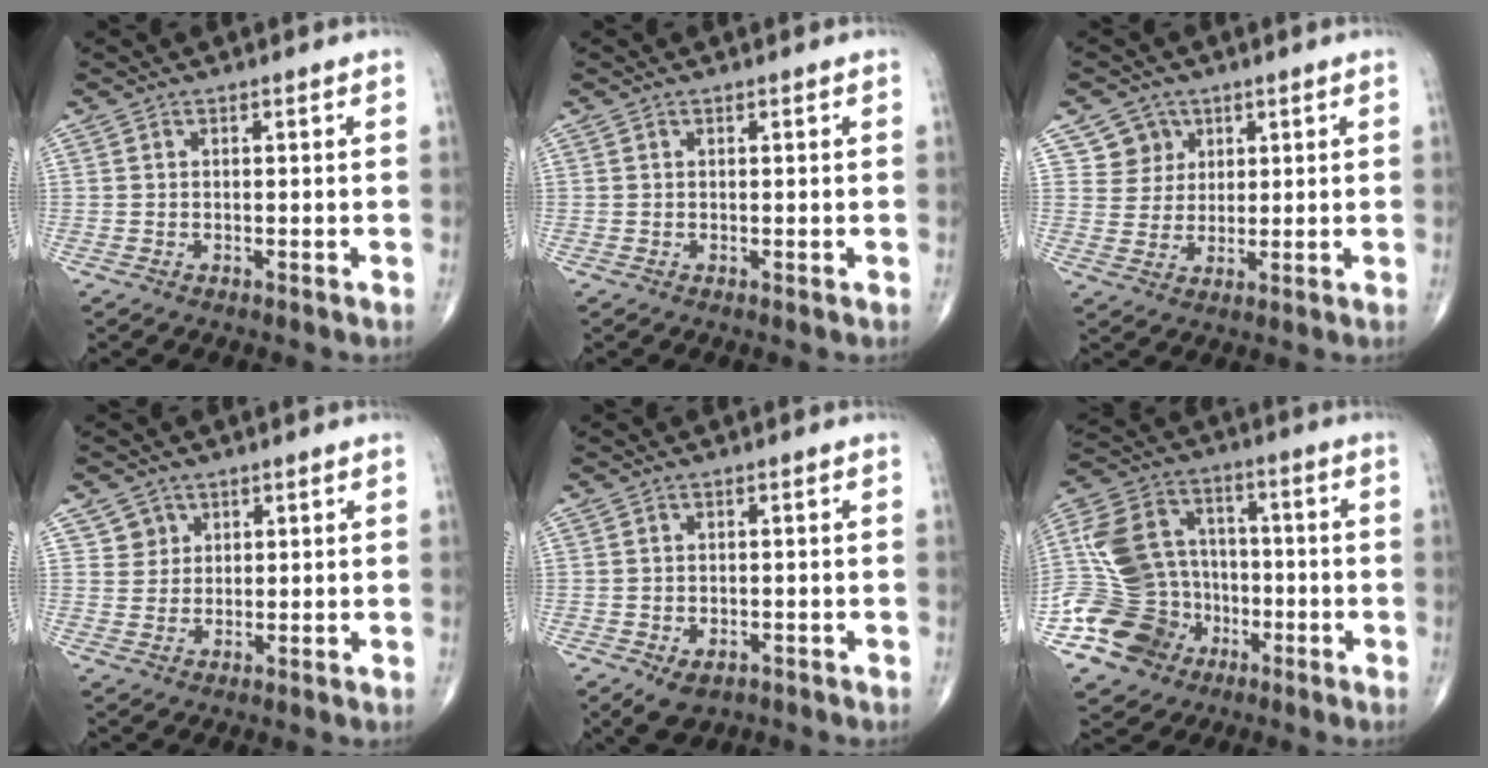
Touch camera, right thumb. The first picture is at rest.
{"total": 0.0}
{"total": 5.5, "force": [2.7, 4.8, 0.4], "torque": [0.022, -0.017, 0.051]}
{"total": 3.3, "force": [1.8, 2.8, 0.0], "torque": [0.023, -0.010, 0.026]}
{"total": 4.4, "force": [-2.1, 2.8, 2.7], "torque": [-0.041, 0.003, -0.023]}
{"total": 20.0, "force": [-6.1, 16.7, 9.3], "torque": [-0.171, 0.060, -0.104]}